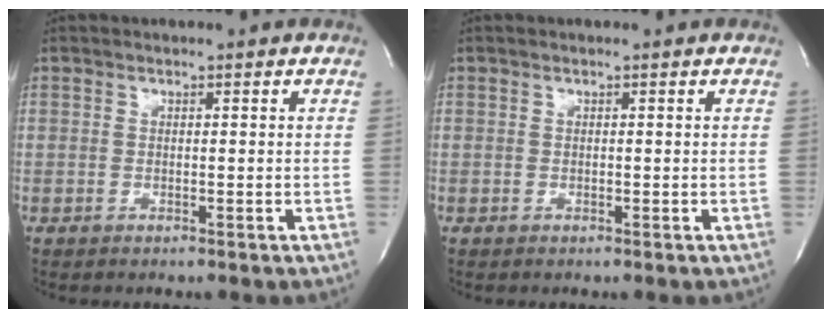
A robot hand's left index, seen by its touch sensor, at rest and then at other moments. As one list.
[{"total": 0.0}]